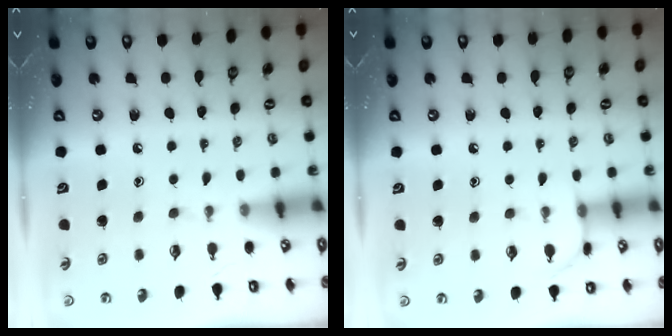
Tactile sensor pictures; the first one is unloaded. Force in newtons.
{"total": 3.1, "press": 3.1, "slide": 0.5}